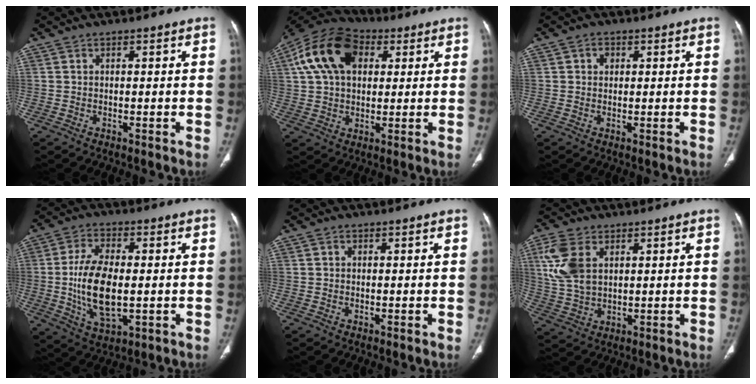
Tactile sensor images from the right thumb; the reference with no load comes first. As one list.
[{"total": 16.1, "force": [4.9, 10.7, 11.1], "torque": [-0.195, 0.018, 0.078]}, {"total": 1.9, "force": [0.6, 1.6, 0.8], "torque": [-0.006, 0.000, 0.007]}, {"total": 11.1, "force": [-0.7, 5.4, 9.7], "torque": [-0.180, -0.009, -0.003]}, {"total": 0.5, "force": [0.1, 0.5, 0.2], "torque": [0.000, 0.001, 0.002]}, {"total": 9.8, "force": [3.3, 6.0, 7.0], "torque": [-0.155, -0.004, 0.071]}]